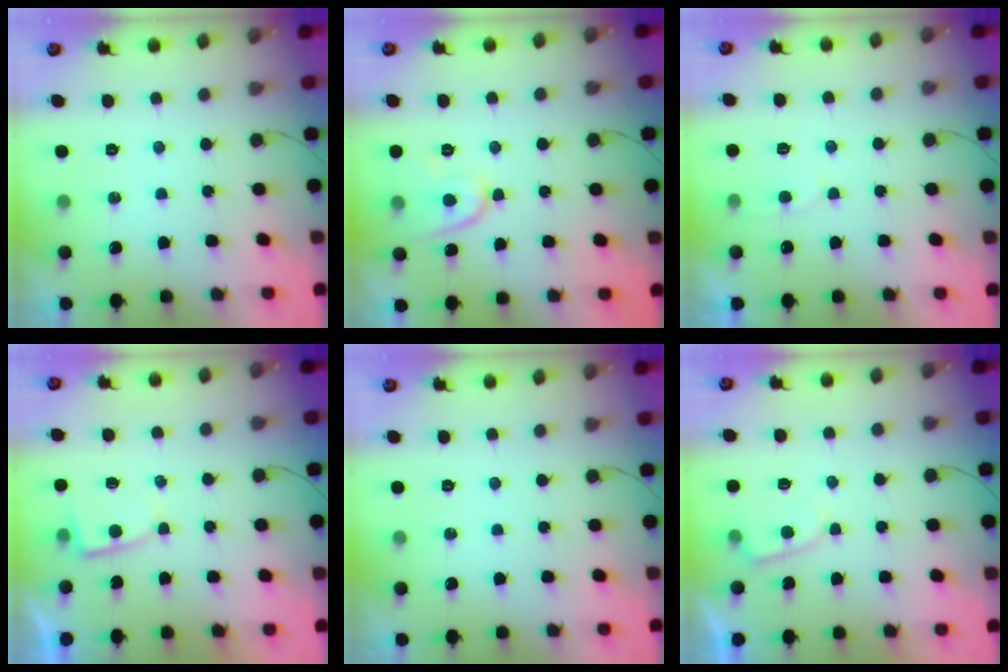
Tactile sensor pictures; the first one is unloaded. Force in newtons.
{"total": 8.2, "press": 8.1, "slide": 0.9}
{"total": 2.9, "press": 2.8, "slide": 0.3}
{"total": 2.8, "press": 2.7, "slide": 0.4}
{"total": 0.0}
{"total": 2.1, "press": 2.1, "slide": 0.3}